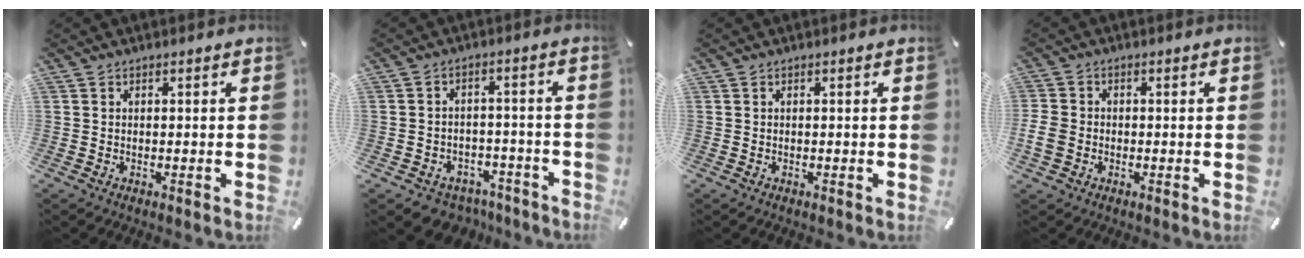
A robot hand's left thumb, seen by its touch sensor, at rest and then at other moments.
{"total": 5.2, "force": [-3.4, 3.8, 0.9], "torque": [-0.010, 0.026, -0.061]}
{"total": 0.0}
{"total": 4.4, "force": [-0.9, 3.6, 2.2], "torque": [-0.050, 0.004, -0.016]}